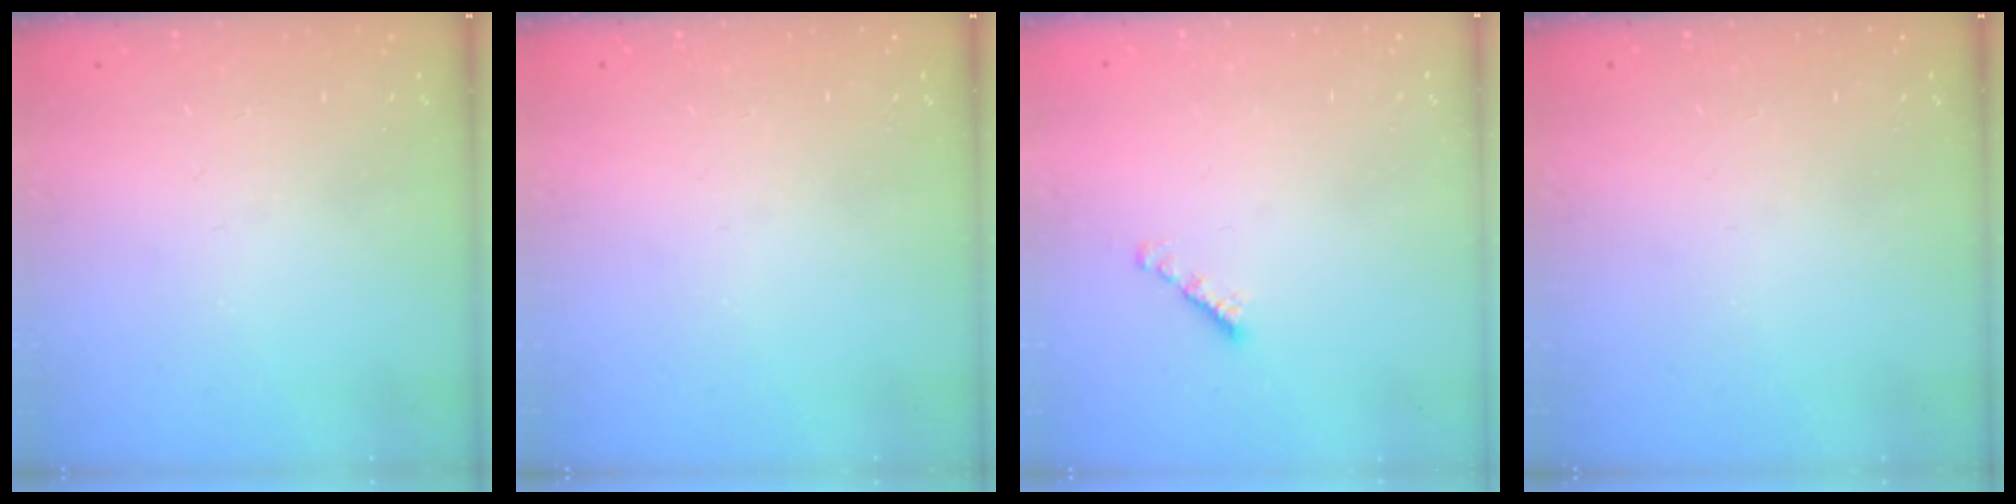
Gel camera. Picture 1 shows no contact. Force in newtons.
{"total": 0.0}
{"total": 2.2, "press": 2.1, "slide": 0.7}
{"total": 0.0}